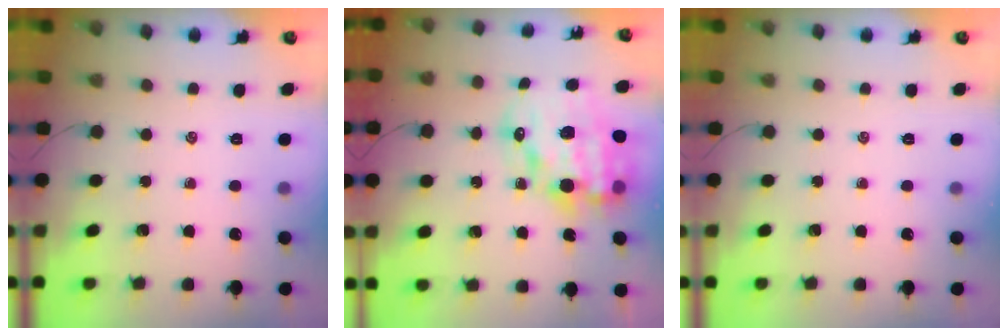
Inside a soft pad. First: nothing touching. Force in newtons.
{"total": 20.1, "press": 19.6, "slide": 4.5}
{"total": 0.0}